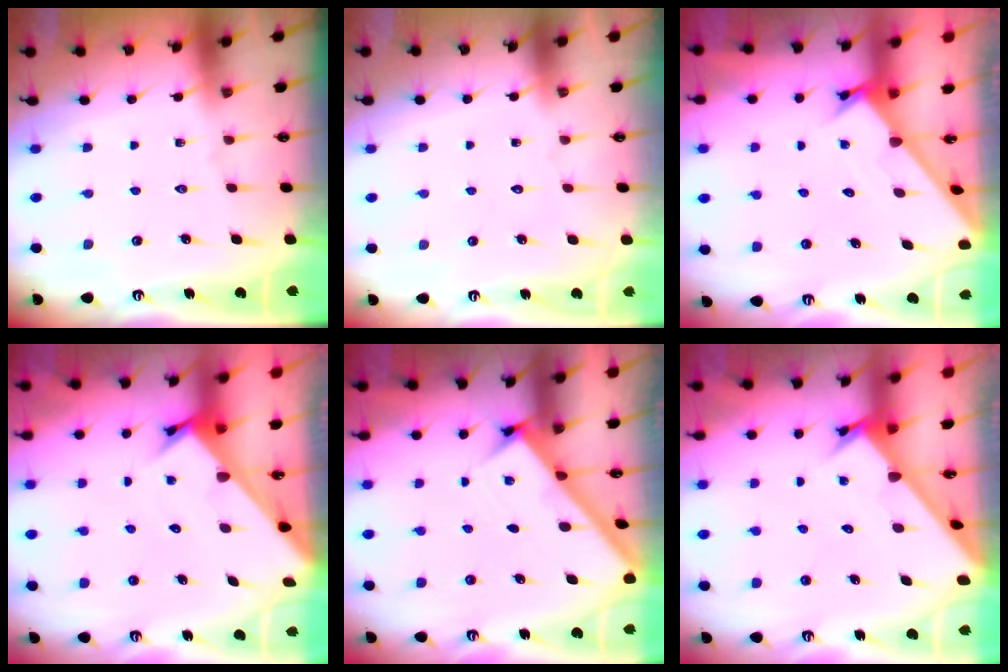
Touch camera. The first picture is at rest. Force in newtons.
{"total": 1.6, "press": 1.6, "slide": 0.1}
{"total": 1.6, "press": 1.6, "slide": 0.1}
{"total": 2.8, "press": 2.8, "slide": 0.1}
{"total": 2.8, "press": 2.8, "slide": 0.4}
{"total": 2.7, "press": 2.7, "slide": 0.3}